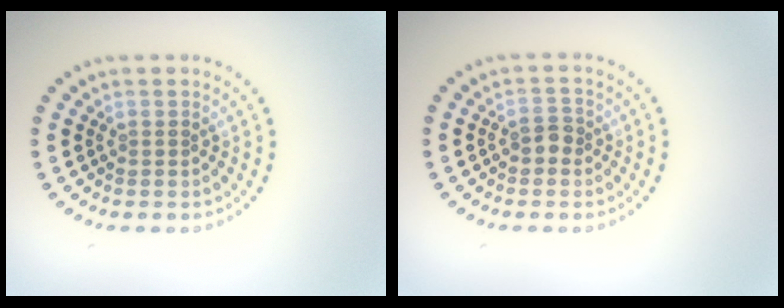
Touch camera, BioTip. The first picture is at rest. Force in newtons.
{"total": 1.5, "press": 1.4, "slide": 0.5}